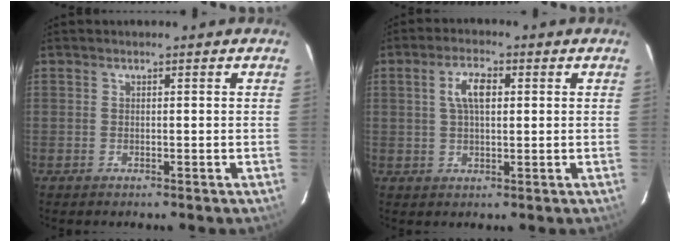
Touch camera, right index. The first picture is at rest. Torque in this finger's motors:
{"motor_torque": [0.59, -0.01, 0.34, 0.09]}